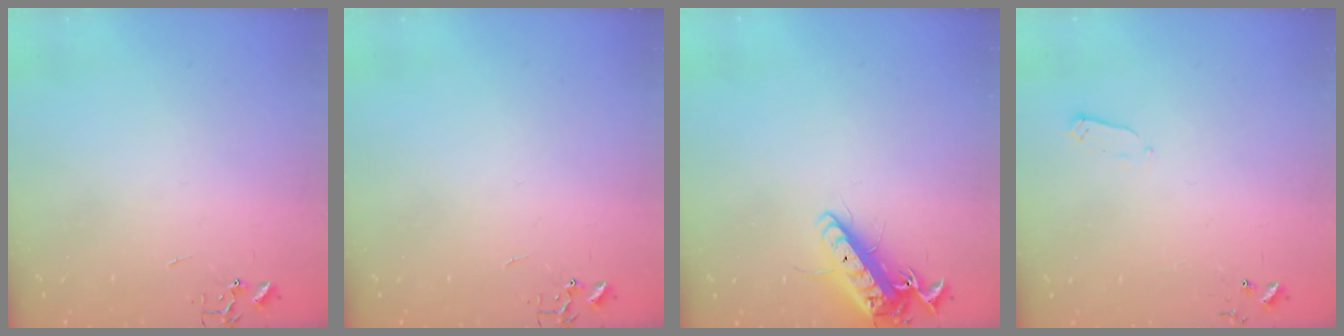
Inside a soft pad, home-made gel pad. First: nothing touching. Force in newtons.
{"total": 0.0}
{"total": 15.4, "press": 15.1, "slide": 2.8}
{"total": 2.4, "press": 2.4, "slide": 0.4}